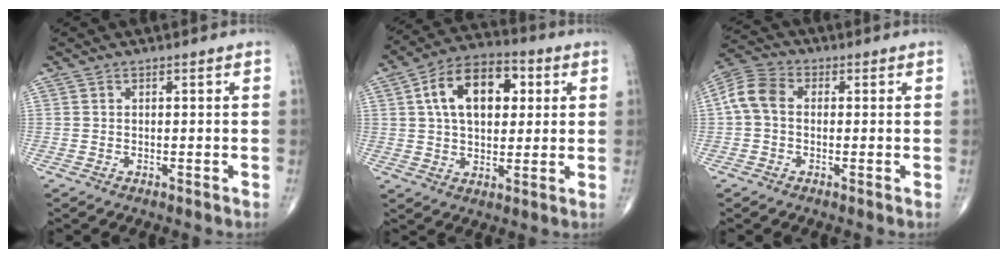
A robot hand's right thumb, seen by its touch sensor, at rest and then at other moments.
{"total": 14.9, "force": [3.7, 9.0, 11.2], "torque": [-0.163, 0.012, 0.056]}
{"total": 6.8, "force": [0.1, 4.9, 4.7], "torque": [-0.093, 0.021, -0.009]}